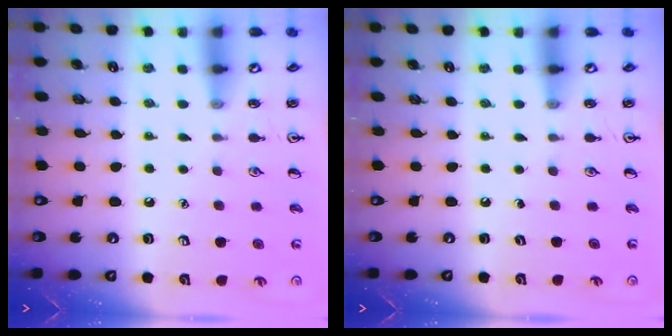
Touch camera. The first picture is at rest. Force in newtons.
{"total": 0.0}